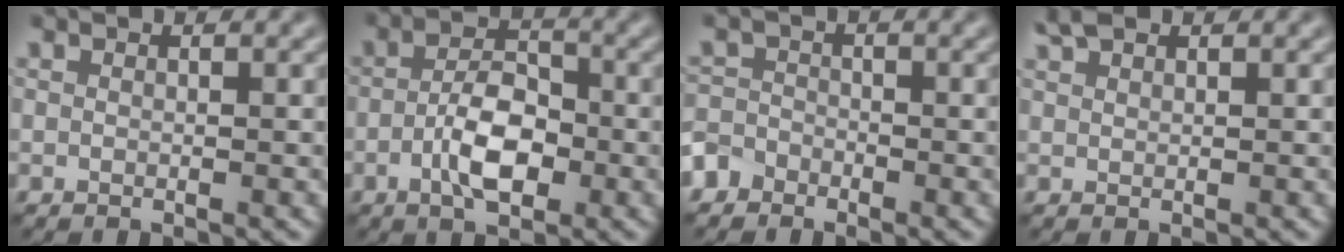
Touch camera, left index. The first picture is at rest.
{"total": 4.8, "force": [-1.6, 2.2, 3.9], "torque": [-0.074, 0.005, -0.033]}
{"total": 2.3, "force": [-1.8, 1.5, 0.1], "torque": [0.003, 0.003, -0.043]}
{"total": 1.6, "force": [1.4, 0.5, 0.6], "torque": [-0.013, 0.006, 0.030]}